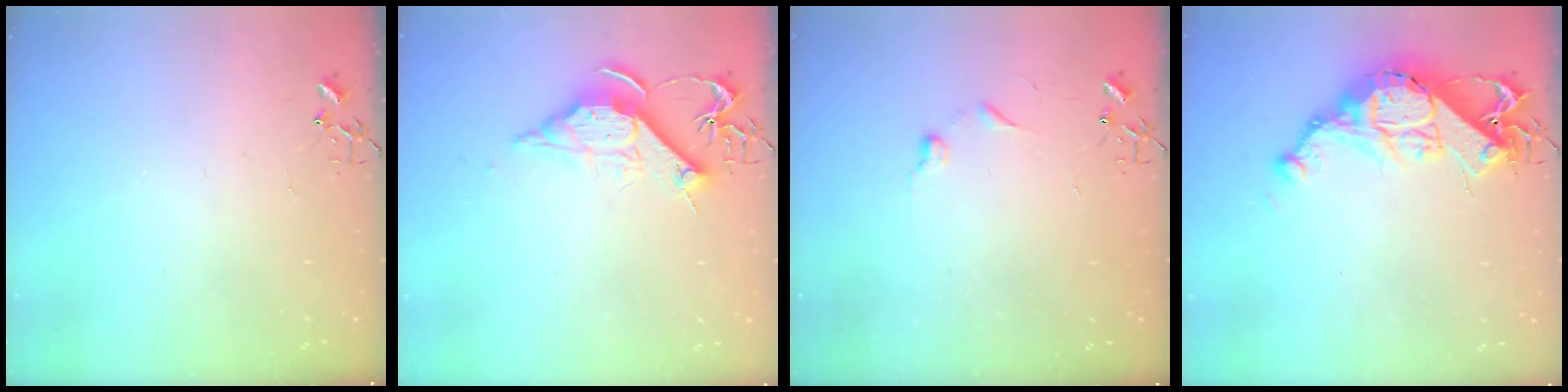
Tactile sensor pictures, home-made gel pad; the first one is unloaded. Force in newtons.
{"total": 11.5, "press": 11.5, "slide": 0.1}
{"total": 5.5, "press": 5.5, "slide": 0.6}
{"total": 15.2, "press": 15.1, "slide": 1.2}